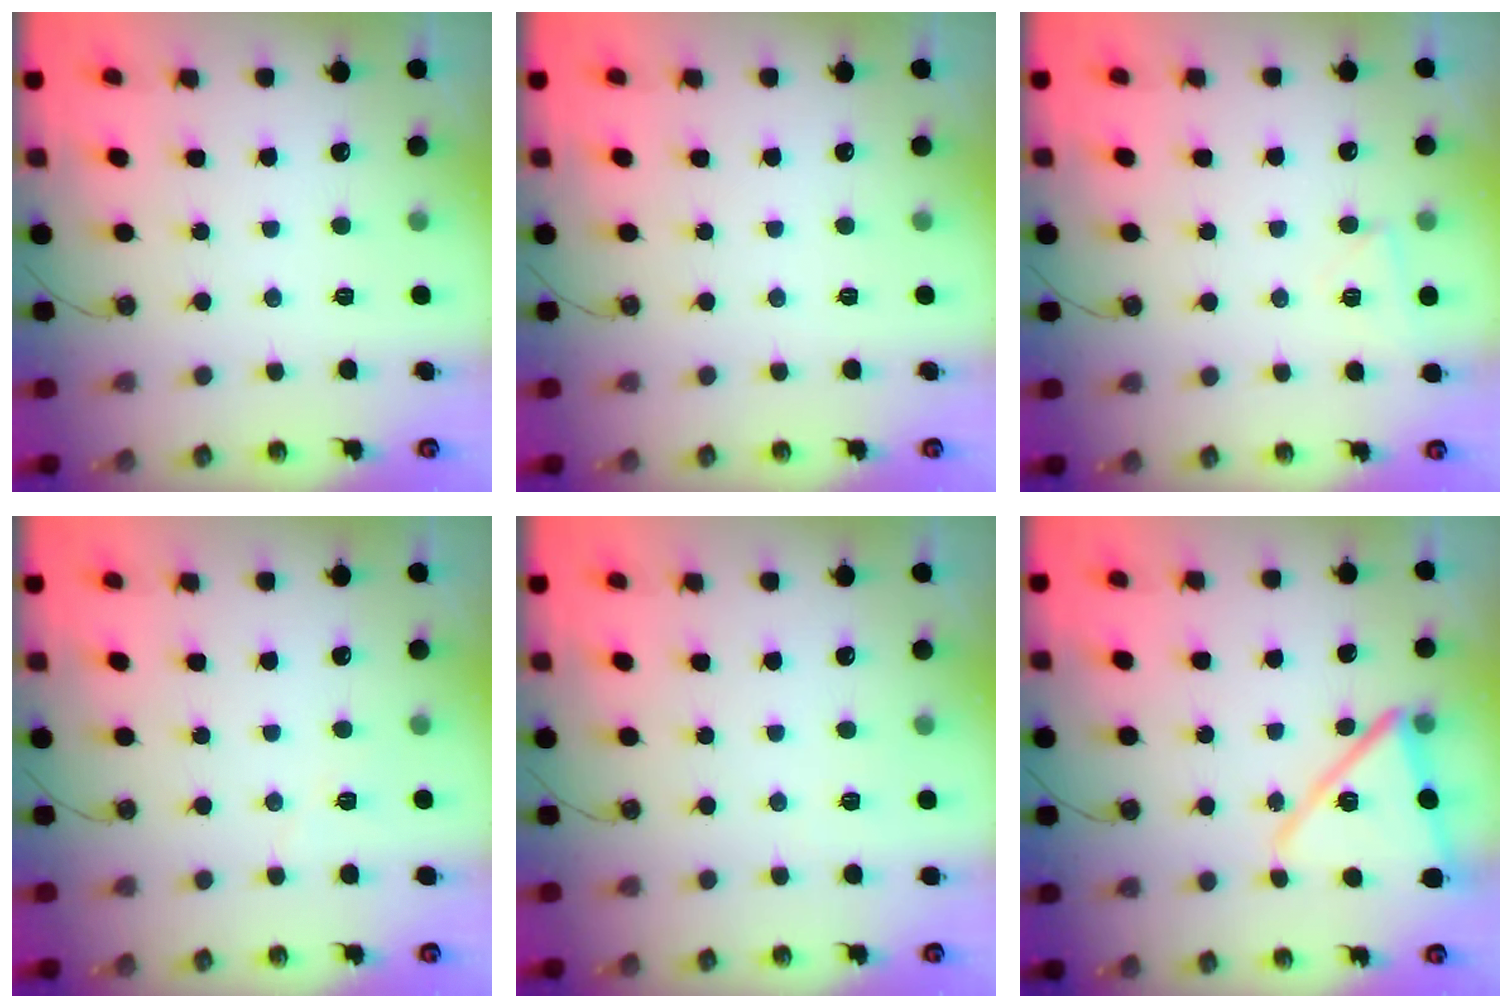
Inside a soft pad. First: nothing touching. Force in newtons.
{"total": 0.0}
{"total": 3.8, "press": 3.1, "slide": 2.3}
{"total": 5.2, "press": 4.7, "slide": 2.1}
{"total": 1.7, "press": 1.7, "slide": 0.4}
{"total": 14.3, "press": 14.2, "slide": 1.0}